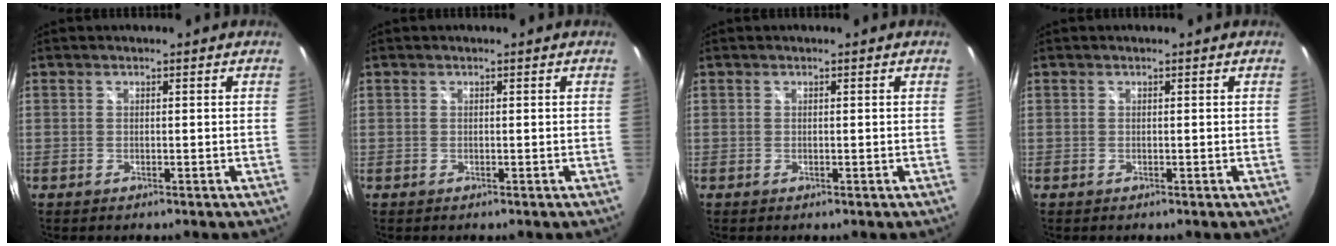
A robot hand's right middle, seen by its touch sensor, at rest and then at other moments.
{"total": 0.0}
{"total": 0.0}
{"total": 0.0}